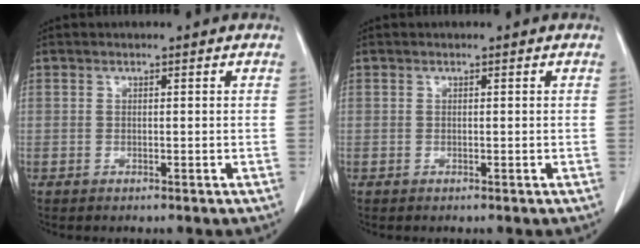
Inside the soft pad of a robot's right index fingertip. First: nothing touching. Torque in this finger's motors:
{"motor_torque": [0.01, 0.00, 0.01, 0.00]}